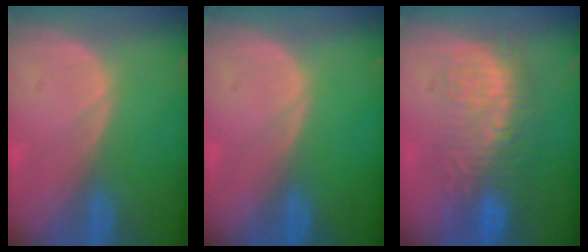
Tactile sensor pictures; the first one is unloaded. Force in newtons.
{"total": 0.0}
{"total": 9.1, "press": 8.7, "slide": 2.6}